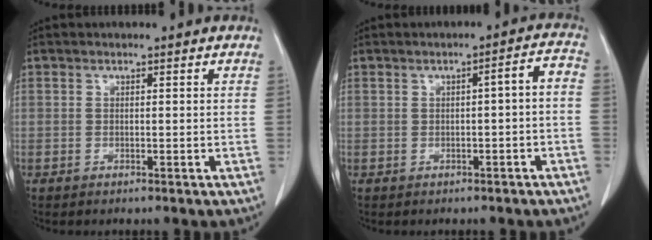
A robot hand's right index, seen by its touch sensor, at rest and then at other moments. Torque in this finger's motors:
{"motor_torque": [0.29, -0.22, 0.18, 0.05]}